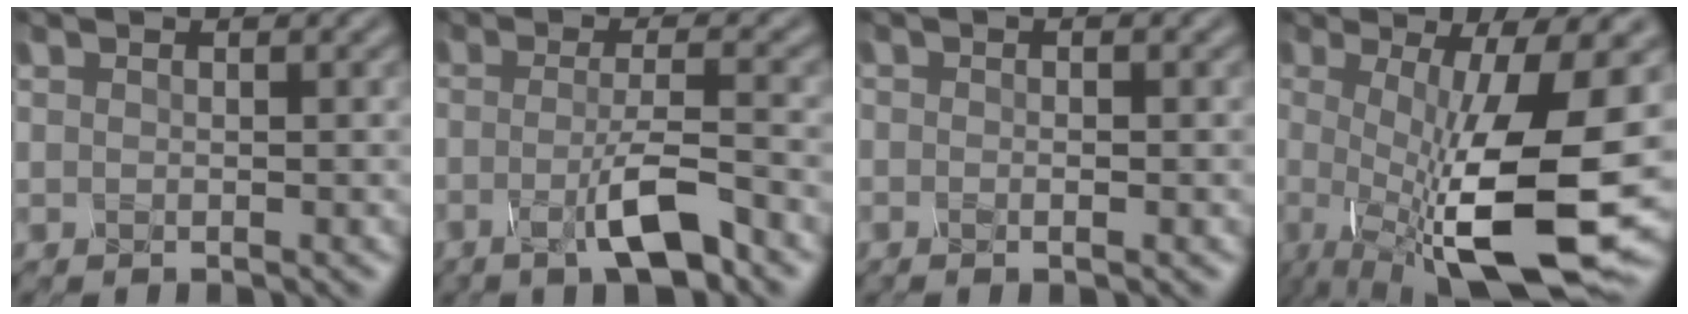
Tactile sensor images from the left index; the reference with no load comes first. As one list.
[{"total": 4.7, "force": [-2.3, 0.8, 4.0], "torque": [-0.066, -0.010, -0.045]}, {"total": 1.2, "force": [-0.2, 0.3, 1.1], "torque": [-0.015, -0.002, -0.005]}, {"total": 15.5, "force": [-3.5, 4.4, 14.5], "torque": [-0.215, -0.016, -0.056]}]